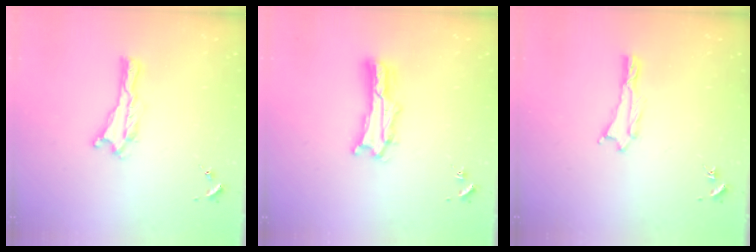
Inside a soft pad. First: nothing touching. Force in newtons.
{"total": 2.7, "press": 2.7, "slide": 0.4}
{"total": 0.7, "press": 0.7, "slide": 0.1}